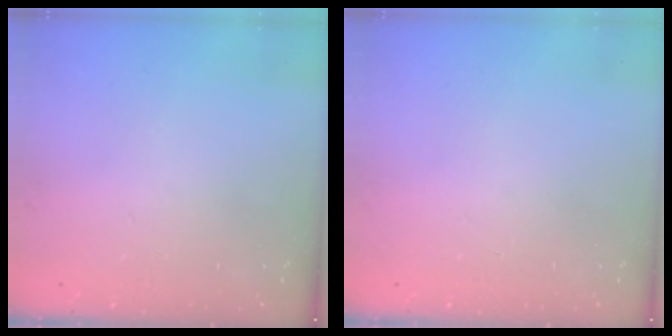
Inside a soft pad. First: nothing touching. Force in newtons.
{"total": 0.0}